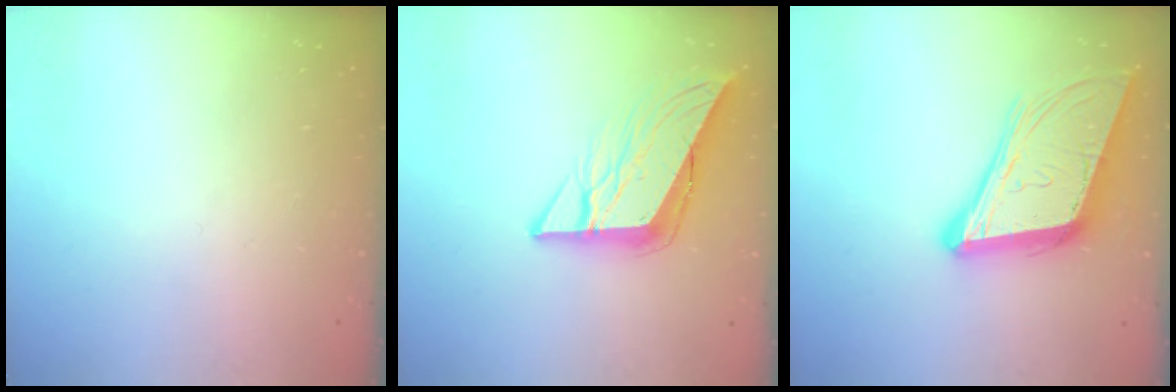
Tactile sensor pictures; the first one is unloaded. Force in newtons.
{"total": 11.6, "press": 11.5, "slide": 1.4}
{"total": 15.8, "press": 15.2, "slide": 4.2}